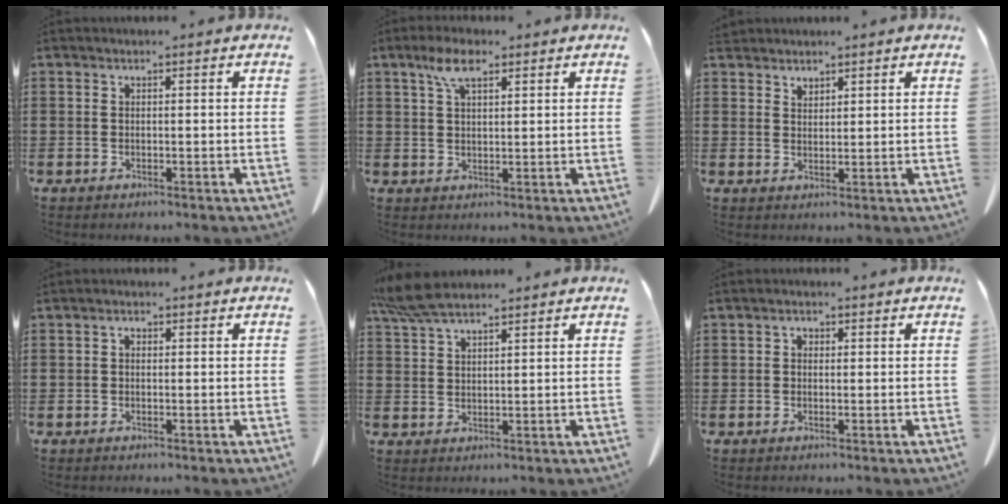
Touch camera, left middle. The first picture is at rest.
{"total": 5.3, "force": [3.0, 2.0, 3.9], "torque": [-0.085, 0.008, 0.052]}
{"total": 1.9, "force": [1.8, 0.5, 0.0], "torque": [-0.004, 0.001, 0.036]}
{"total": 0.7, "force": [0.0, 0.4, 0.6], "torque": [-0.011, 0.002, -0.001]}
{"total": 5.9, "force": [4.8, 1.3, 3.2], "torque": [-0.075, -0.003, 0.090]}
{"total": 1.0, "force": [0.1, 0.8, 0.6], "torque": [-0.014, 0.006, 0.001]}